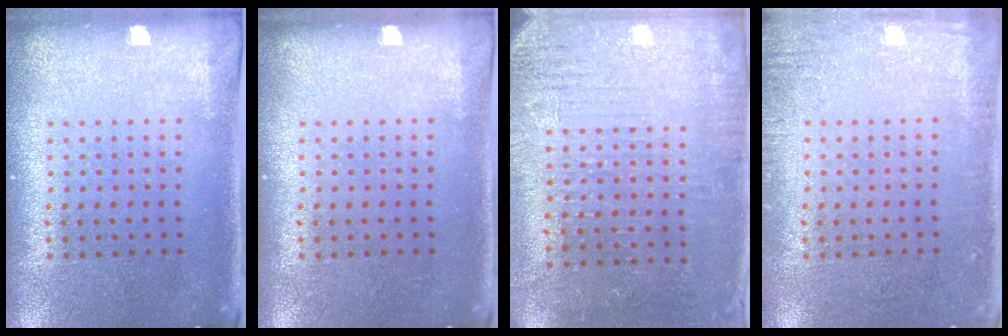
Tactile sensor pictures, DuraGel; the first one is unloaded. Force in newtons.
{"total": 0.0}
{"total": 2.9, "press": 2.8, "slide": 0.7}
{"total": 1.8, "press": 1.8, "slide": 0.2}